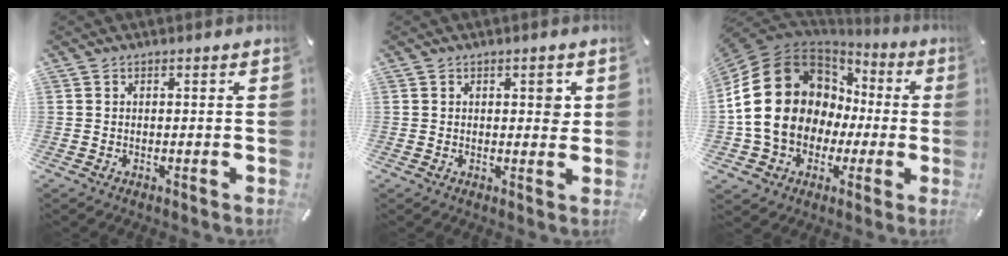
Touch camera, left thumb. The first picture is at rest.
{"total": 2.9, "force": [1.0, 1.5, 2.3], "torque": [-0.016, -0.006, 0.009]}
{"total": 20.9, "force": [-0.1, 17.7, 11.2], "torque": [-0.227, 0.002, 0.015]}